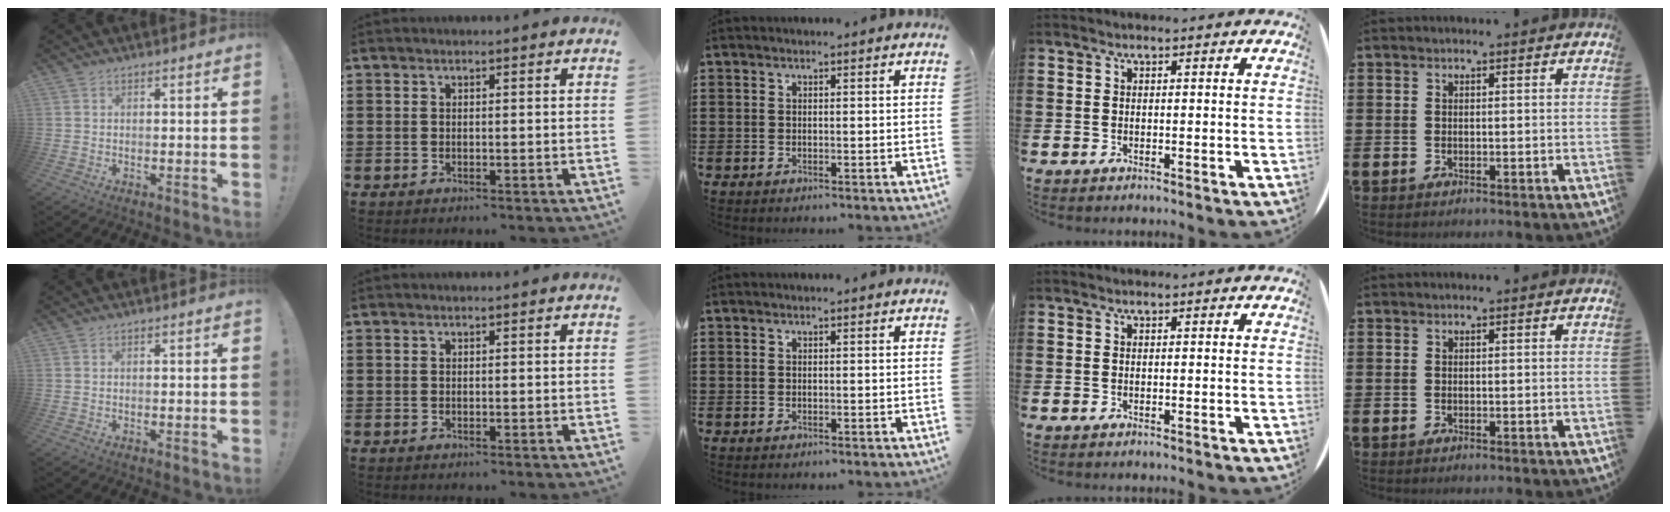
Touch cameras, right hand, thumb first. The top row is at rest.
{}